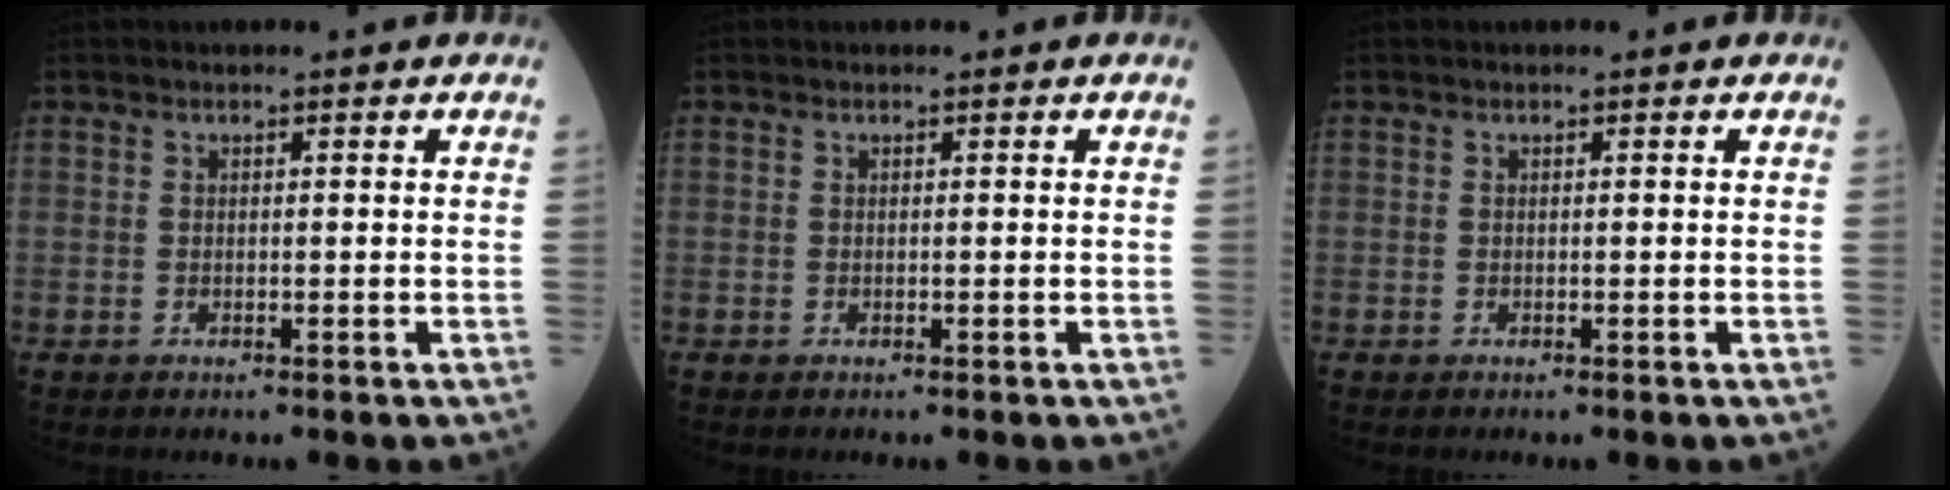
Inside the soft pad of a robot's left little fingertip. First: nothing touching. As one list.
[{"total": 0.0}, {"total": 0.0}]